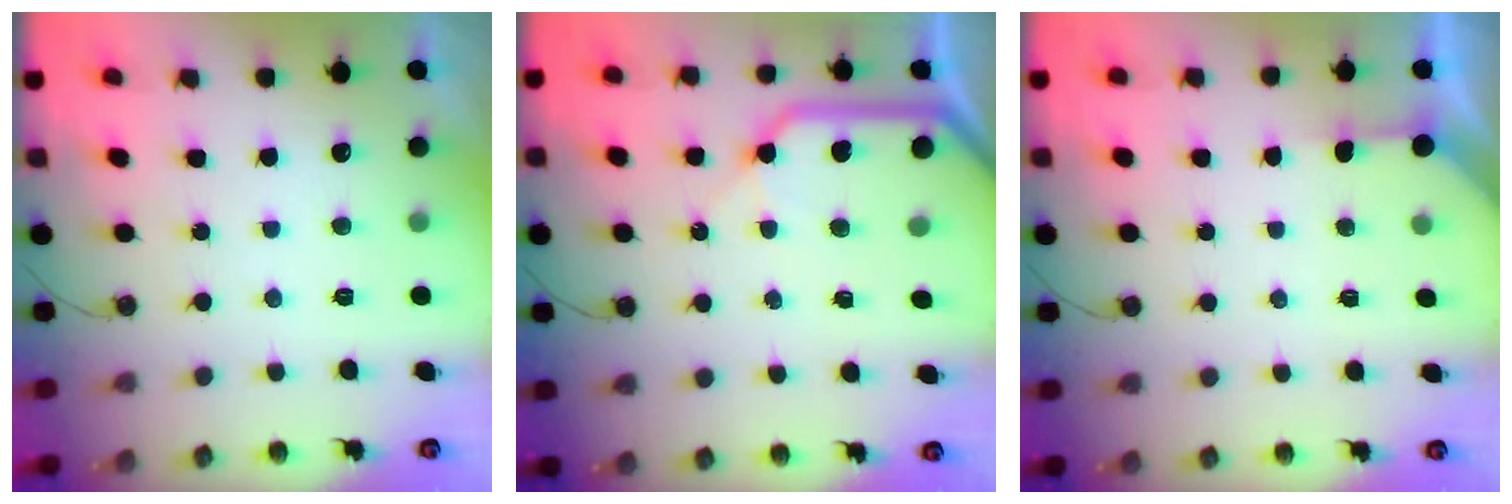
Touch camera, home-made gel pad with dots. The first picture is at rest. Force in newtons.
{"total": 12.3, "press": 12.3, "slide": 1.2}
{"total": 2.7, "press": 2.7, "slide": 0.4}